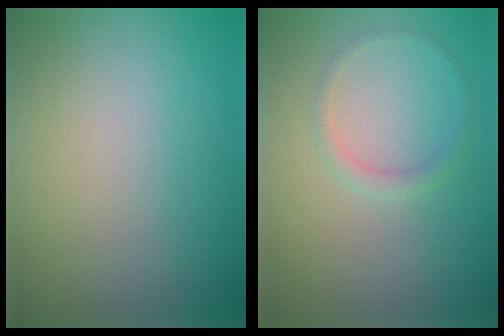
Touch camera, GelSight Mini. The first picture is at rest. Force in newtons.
{"total": 1.0, "press": 1.0, "slide": 0.1}